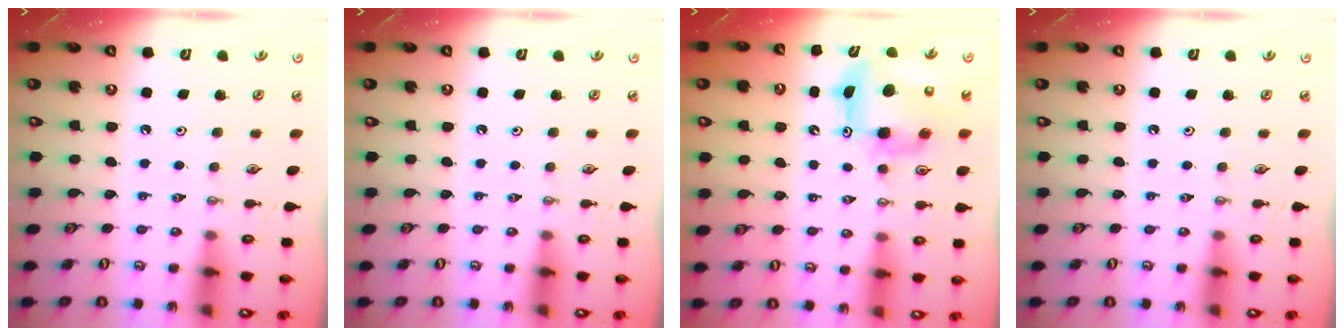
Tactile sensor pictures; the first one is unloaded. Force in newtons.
{"total": 0.0}
{"total": 9.7, "press": 9.7, "slide": 0.8}
{"total": 0.0}